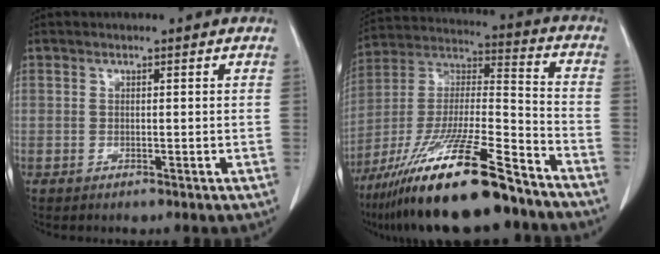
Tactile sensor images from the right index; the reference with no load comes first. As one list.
[{"total": 23.6, "force": [-17.3, 2.5, 15.8], "torque": [-0.295, -0.039, -0.308]}]